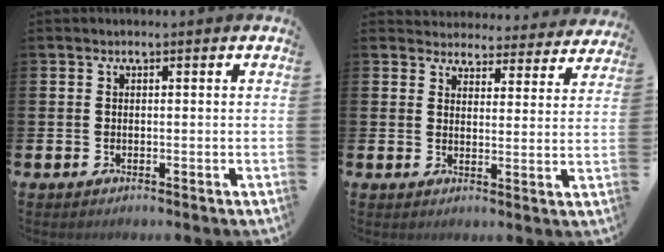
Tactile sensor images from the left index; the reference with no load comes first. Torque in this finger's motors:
{"motor_torque": [1.13, -1.01, 0.07, 0.00]}